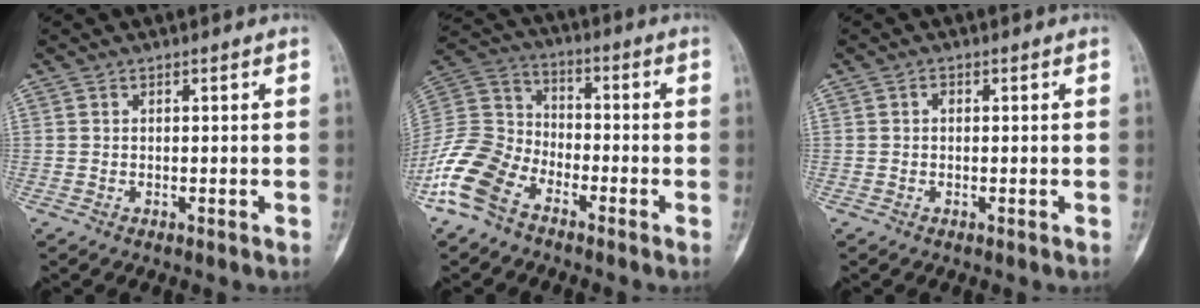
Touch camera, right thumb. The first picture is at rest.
{"total": 12.9, "force": [-8.0, 7.8, 6.5], "torque": [-0.132, 0.047, -0.172]}
{"total": 0.7, "force": [0.0, 0.5, 0.5], "torque": [-0.003, 0.002, -0.005]}